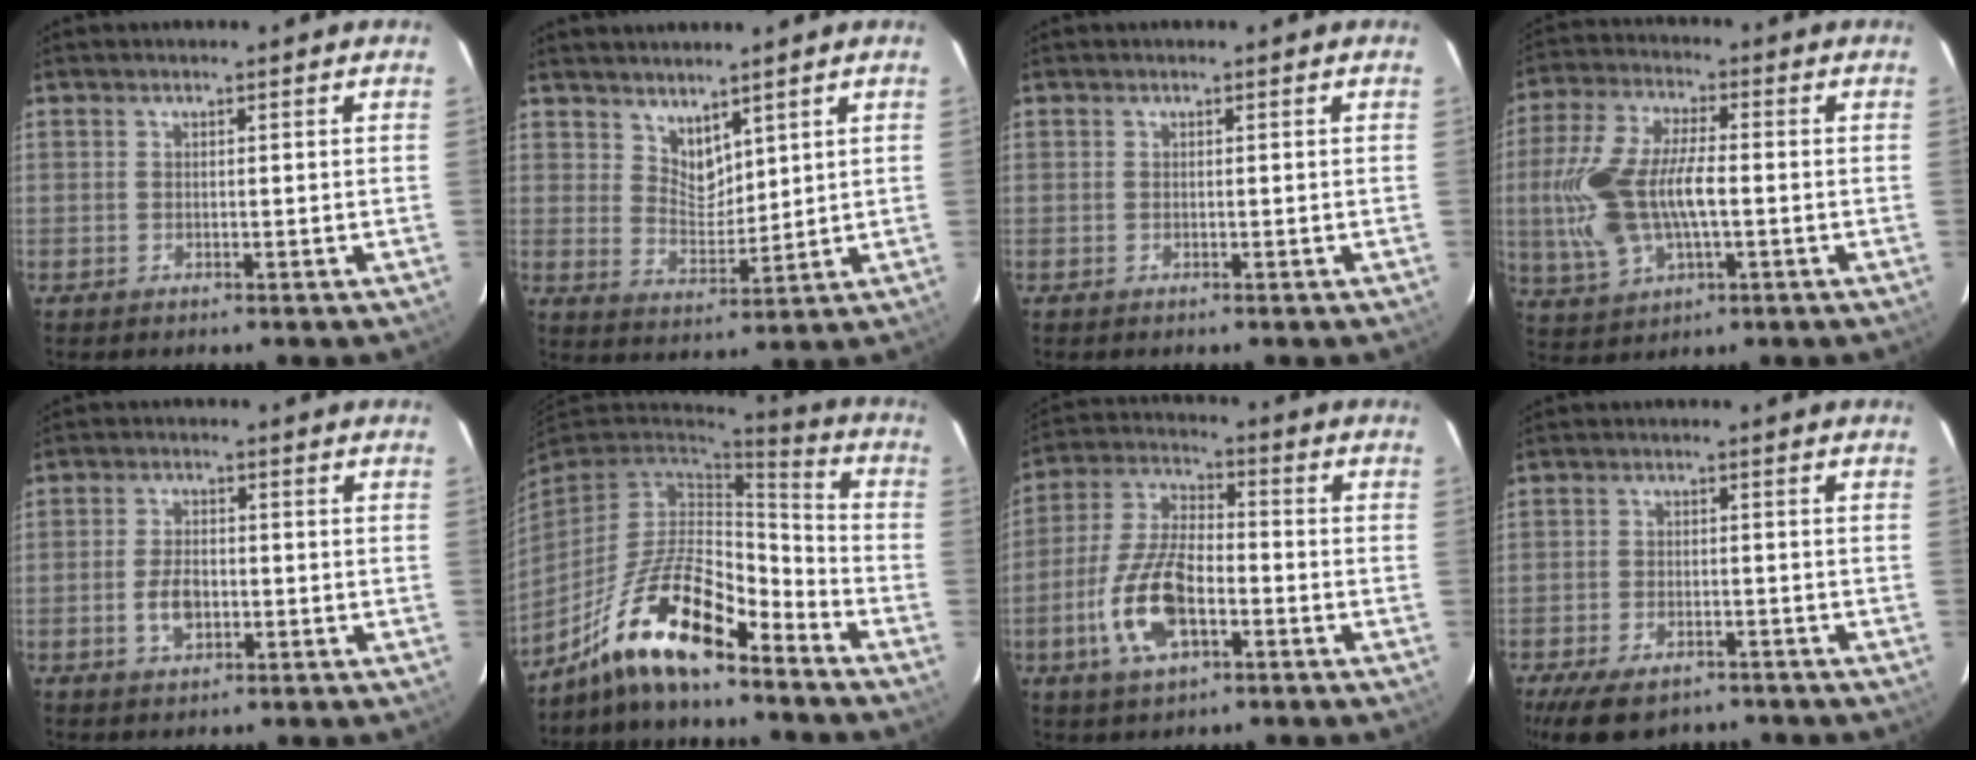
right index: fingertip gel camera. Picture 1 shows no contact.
{"total": 5.5, "force": [4.4, 2.8, 1.9], "torque": [-0.023, -0.006, 0.086]}
{"total": 0.0}
{"total": 15.8, "force": [-1.4, 7.8, 13.7], "torque": [-0.301, 0.003, -0.021]}
{"total": 5.0, "force": [-1.4, 3.0, 3.7], "torque": [-0.077, 0.001, -0.021]}
{"total": 15.8, "force": [-11.4, 4.7, 9.8], "torque": [-0.205, 0.000, -0.213]}
{"total": 13.7, "force": [-4.9, 6.2, 11.2], "torque": [-0.242, 0.000, -0.090]}
{"total": 10.4, "force": [-7.5, 5.2, 5.1], "torque": [-0.116, -0.018, -0.115]}